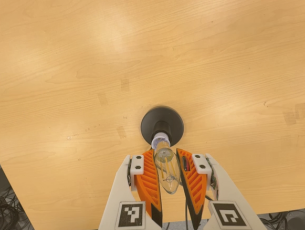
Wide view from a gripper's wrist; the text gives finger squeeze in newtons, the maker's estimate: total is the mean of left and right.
{"total": 19.7, "left": 21.4, "right": 18.0}